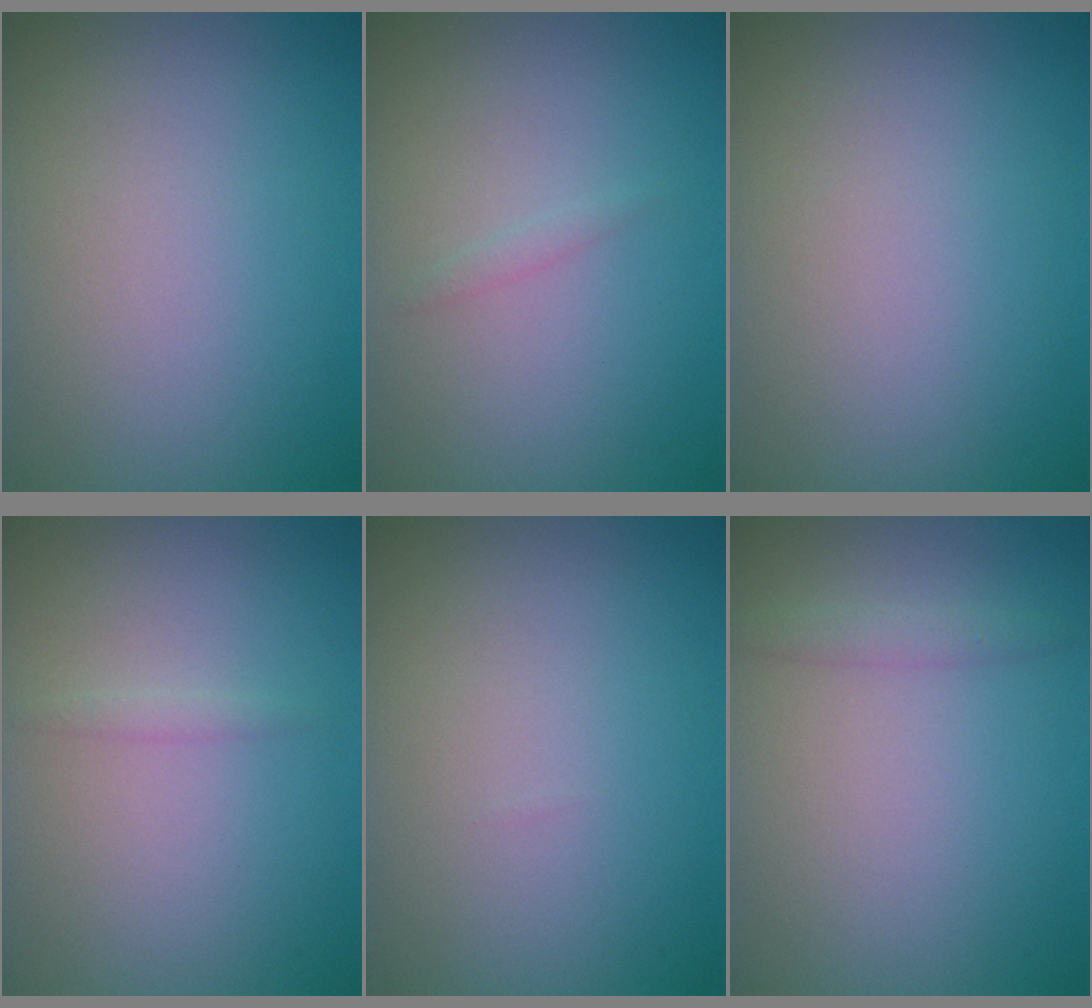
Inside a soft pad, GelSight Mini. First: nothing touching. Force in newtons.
{"total": 0.5, "press": 0.5, "slide": 0.1}
{"total": 0.0}
{"total": 0.7, "press": 0.7, "slide": 0.0}
{"total": 0.0}
{"total": 1.1, "press": 1.1, "slide": 0.1}